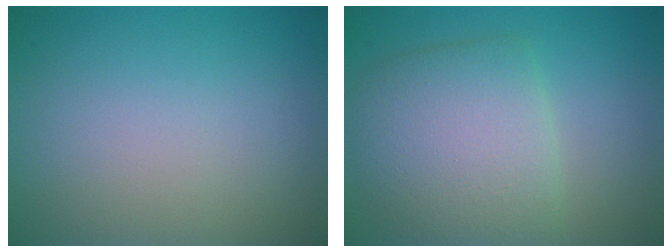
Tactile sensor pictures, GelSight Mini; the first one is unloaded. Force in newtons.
{"total": 6.4, "press": 6.4, "slide": 0.2}